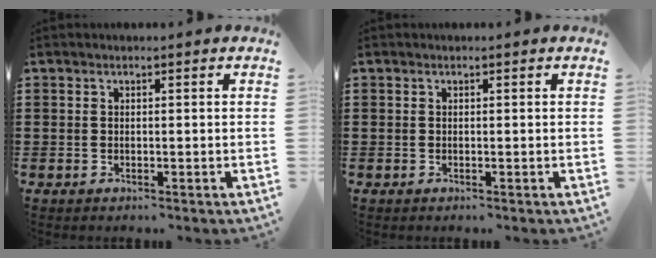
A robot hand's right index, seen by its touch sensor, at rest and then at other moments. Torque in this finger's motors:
{"motor_torque": [0.29, 0.47, 0.00, 0.00]}